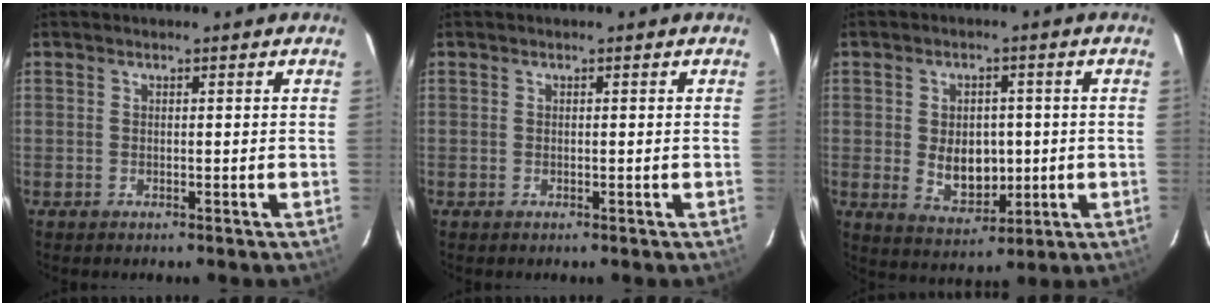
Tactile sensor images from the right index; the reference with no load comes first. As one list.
[{"total": 0.0}, {"total": 8.3, "force": [-0.4, 5.8, 6.0], "torque": [-0.112, -0.004, 0.011]}]